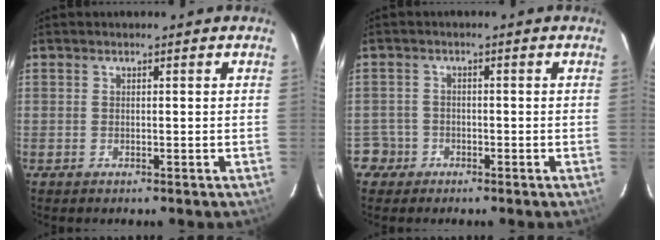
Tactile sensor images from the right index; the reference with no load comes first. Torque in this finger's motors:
{"motor_torque": [-1.05, -0.33, -1.05, -0.21]}